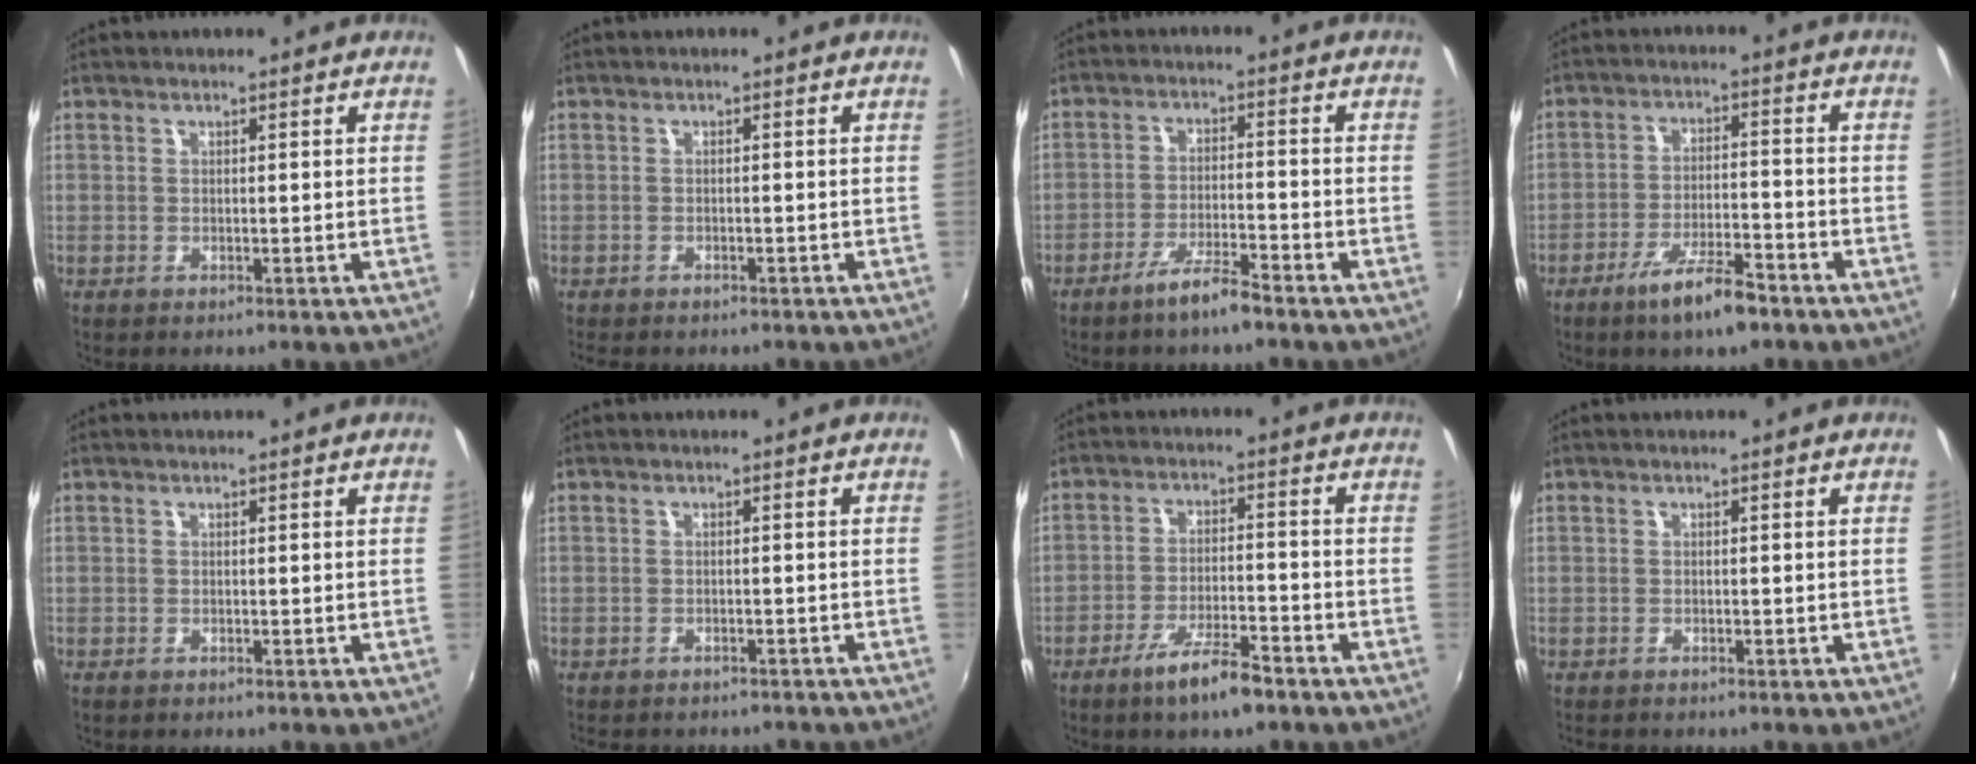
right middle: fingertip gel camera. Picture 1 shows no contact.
{"total": 3.1, "force": [-2.7, 1.2, 1.2], "torque": [-0.032, -0.016, -0.040]}
{"total": 5.9, "force": [-4.6, 0.6, 3.6], "torque": [-0.082, -0.002, -0.083]}
{"total": 8.7, "force": [-6.0, 2.1, 5.9], "torque": [-0.119, -0.005, -0.100]}
{"total": 0.0}
{"total": 5.5, "force": [-4.8, 1.9, 1.9], "torque": [-0.045, -0.017, -0.066]}
{"total": 8.1, "force": [-5.7, 1.7, 5.4], "torque": [-0.113, -0.005, -0.097]}
{"total": 1.6, "force": [-1.4, 0.7, 0.4], "torque": [-0.013, -0.007, -0.022]}